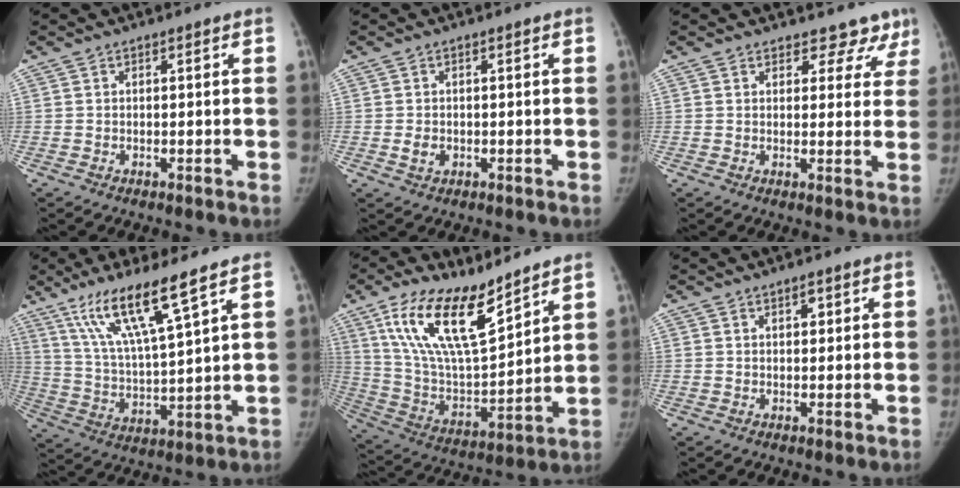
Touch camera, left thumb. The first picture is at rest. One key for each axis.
{"total": 2.1, "fx": -0.4, "fy": 1.7, "fz": 1.3, "tx": -0.020, "ty": 0.000, "tz": -0.003}
{"total": 5.7, "fx": 4.7, "fy": 3.2, "fz": 0.5, "tx": 0.038, "ty": -0.022, "tz": 0.041}
{"total": 14.0, "fx": 8.9, "fy": 1.1, "fz": 10.7, "tx": -0.206, "ty": -0.042, "tz": 0.180}
{"total": 19.4, "fx": 12.4, "fy": 6.8, "fz": 13.3, "tx": -0.221, "ty": -0.063, "tz": 0.242}
{"total": 1.8, "fx": 1.0, "fy": 0.9, "fz": 1.2, "tx": -0.013, "ty": -0.004, "tz": 0.015}